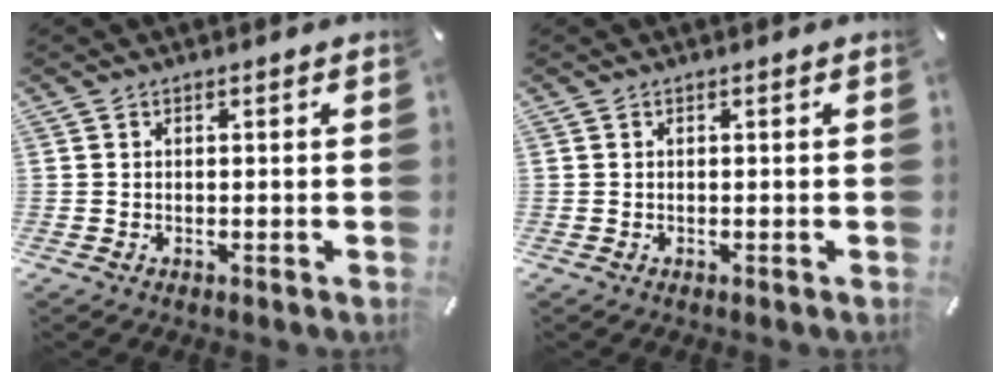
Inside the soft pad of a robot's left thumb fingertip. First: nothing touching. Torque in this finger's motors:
{"motor_torque": [-0.01, 0.01, 0.01, 0.01, 0.00]}